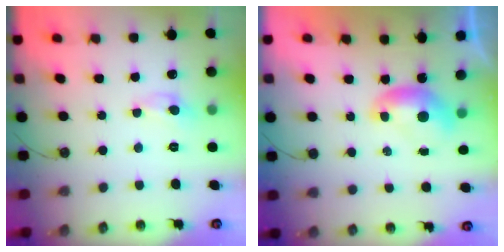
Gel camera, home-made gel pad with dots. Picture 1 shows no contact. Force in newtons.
{"total": 0.0}